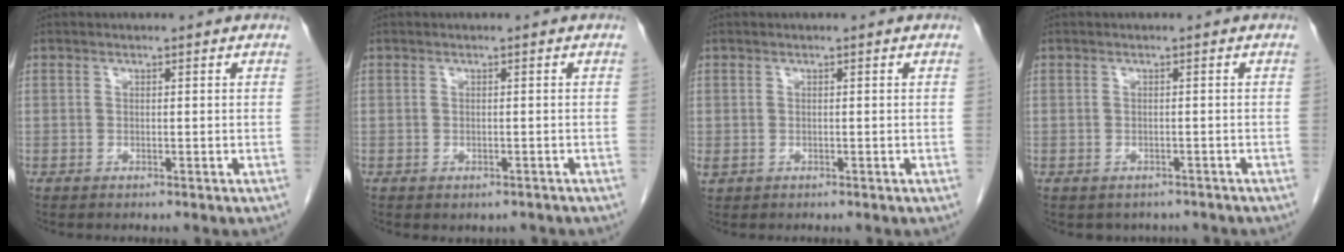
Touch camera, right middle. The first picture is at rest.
{"total": 1.5, "force": [-1.1, 0.9, 0.4], "torque": [-0.004, 0.000, -0.011]}
{"total": 0.9, "force": [-0.1, 0.7, 0.5], "torque": [-0.010, 0.001, 0.006]}
{"total": 3.8, "force": [-3.2, 2.0, 0.4], "torque": [-0.001, 0.011, -0.036]}